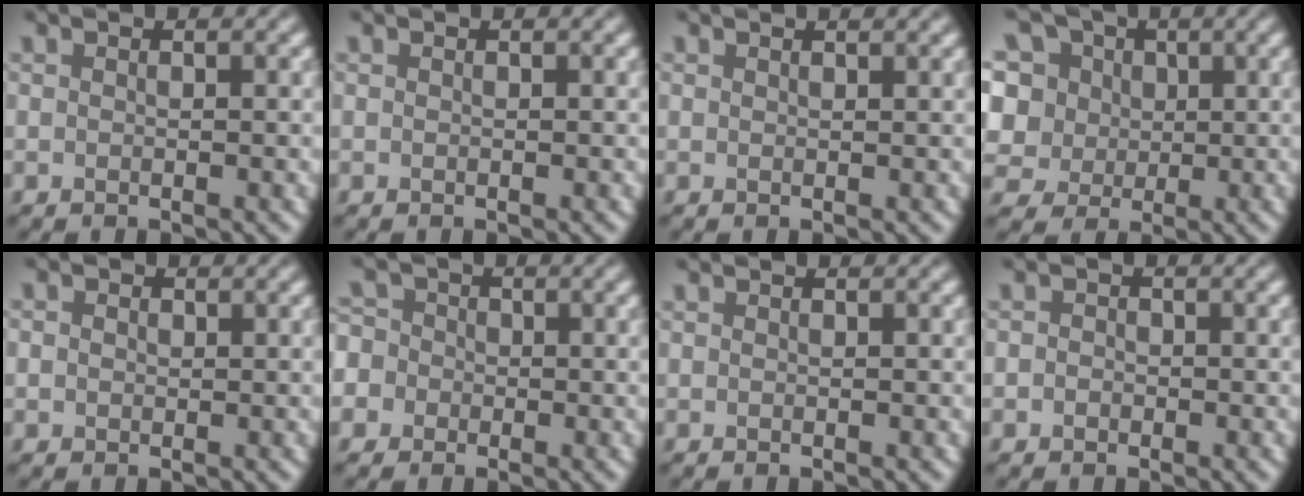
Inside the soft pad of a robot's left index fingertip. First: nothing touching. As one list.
[{"total": 0.0}, {"total": 1.0, "force": [0.9, 0.2, 0.4], "torque": [-0.006, 0.000, 0.012]}, {"total": 13.0, "force": [5.2, 9.9, 6.7], "torque": [-0.155, 0.046, 0.067]}, {"total": 1.8, "force": [0.7, 1.5, 0.8], "torque": [-0.013, 0.011, -0.007]}, {"total": 5.9, "force": [-0.7, 5.5, 2.1], "torque": [-0.048, 0.030, -0.057]}, {"total": 0.0}, {"total": 1.1, "force": [-0.1, 1.0, 0.4], "torque": [0.004, -0.003, -0.013]}]